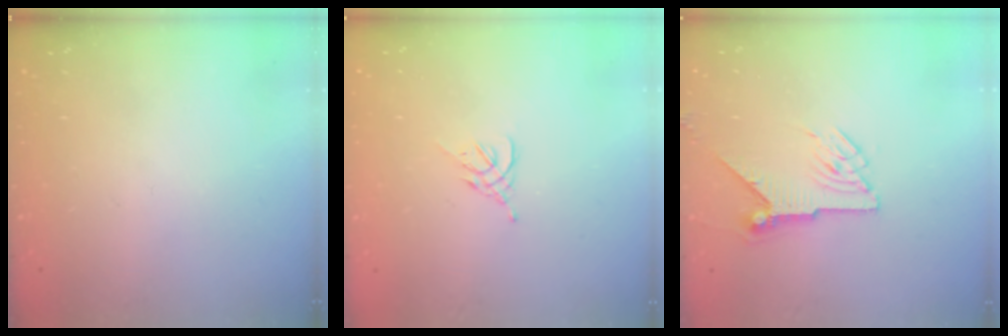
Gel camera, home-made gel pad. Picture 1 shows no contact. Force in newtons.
{"total": 2.6, "press": 2.5, "slide": 0.7}
{"total": 8.0, "press": 8.0, "slide": 0.5}